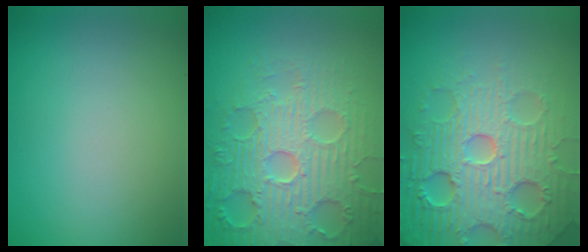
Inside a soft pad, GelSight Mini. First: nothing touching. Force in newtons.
{"total": 8.0, "press": 6.4, "slide": 4.8}
{"total": 7.9, "press": 7.7, "slide": 1.6}